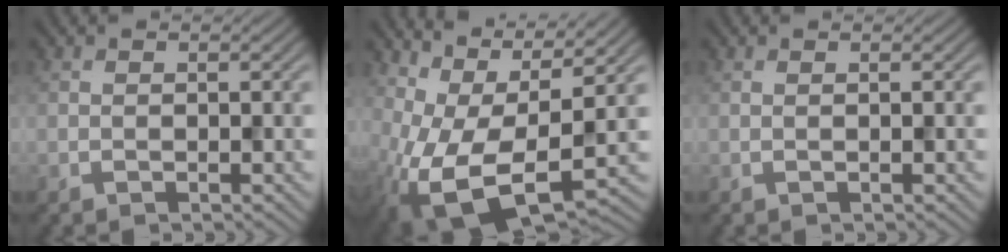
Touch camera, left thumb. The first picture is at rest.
{"total": 13.4, "force": [0.1, 6.7, 11.6], "torque": [-0.235, -0.022, 0.018]}
{"total": 0.0}